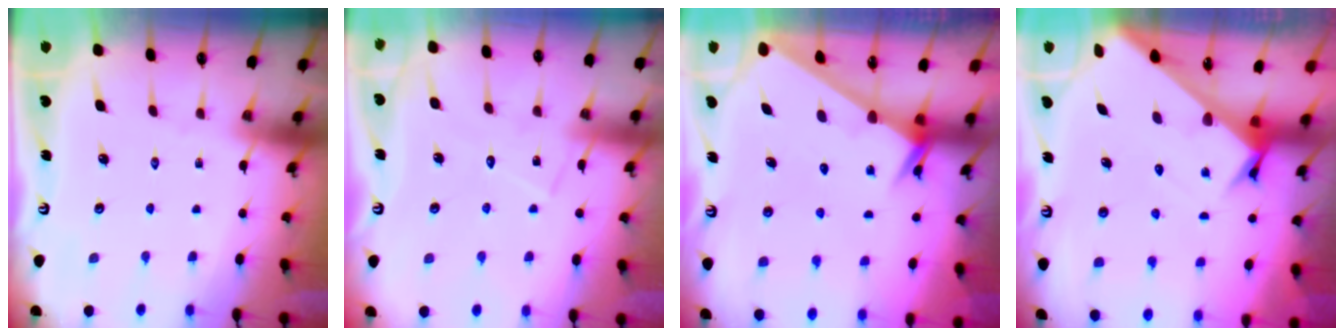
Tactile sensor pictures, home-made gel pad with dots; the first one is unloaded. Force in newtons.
{"total": 8.9, "press": 8.9, "slide": 0.4}
{"total": 2.3, "press": 2.3, "slide": 0.1}
{"total": 3.4, "press": 3.4, "slide": 0.1}